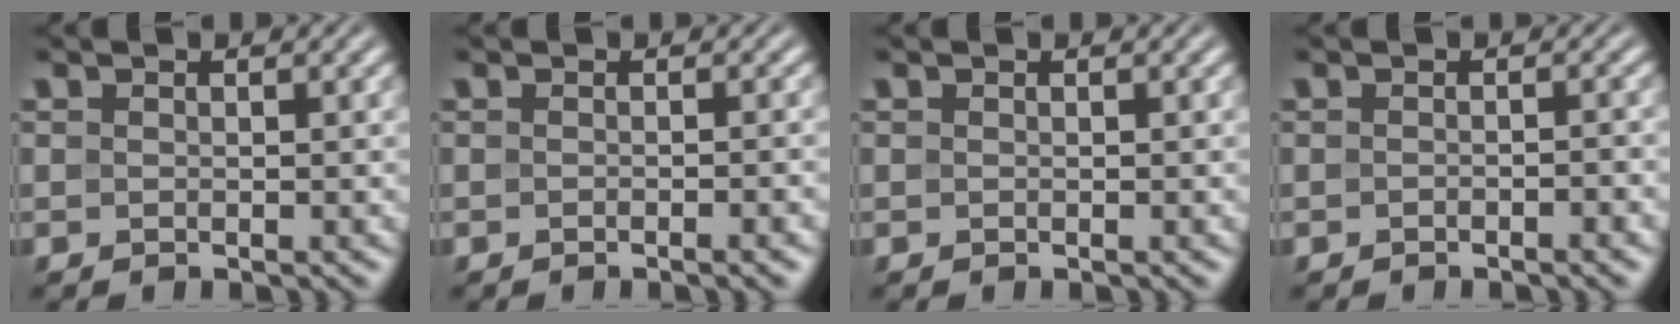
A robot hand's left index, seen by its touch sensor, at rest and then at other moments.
{"total": 1.9, "force": [-0.8, 0.5, 1.6], "torque": [-0.010, 0.002, -0.012]}
{"total": 0.0}
{"total": 1.0, "force": [-0.7, 0.2, 0.7], "torque": [-0.011, 0.003, -0.012]}